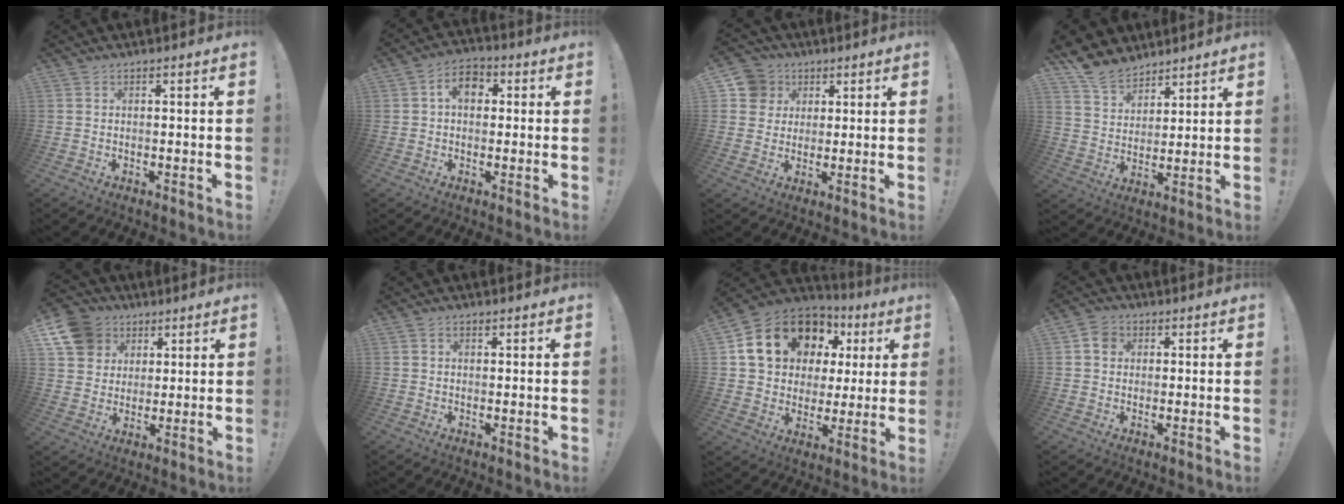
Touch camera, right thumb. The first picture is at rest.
{"total": 7.3, "force": [1.7, 5.0, 5.0], "torque": [-0.078, 0.009, 0.031]}
{"total": 8.6, "force": [3.0, 7.9, 1.8], "torque": [-0.022, -0.010, 0.063]}
{"total": 10.3, "force": [8.7, 5.3, 1.9], "torque": [-0.041, -0.066, 0.171]}
{"total": 12.8, "force": [5.7, 10.6, 4.2], "torque": [-0.066, -0.027, 0.118]}
{"total": 0.9, "force": [0.5, 0.7, 0.4], "torque": [-0.003, 0.001, 0.008]}
{"total": 18.2, "force": [9.0, 12.7, 9.4], "torque": [-0.161, -0.033, 0.186]}
{"total": 4.8, "force": [1.3, 4.0, 2.2], "torque": [-0.029, 0.002, 0.025]}